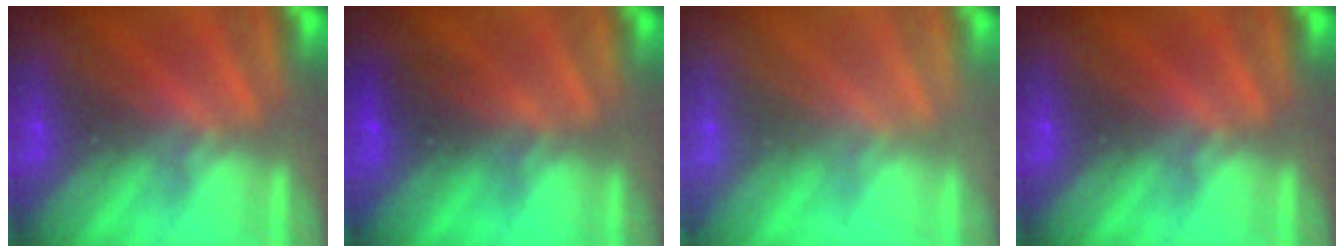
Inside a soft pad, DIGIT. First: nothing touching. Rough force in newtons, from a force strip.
{"total": 2.7}
{"total": 2.9}
{"total": 0.0}